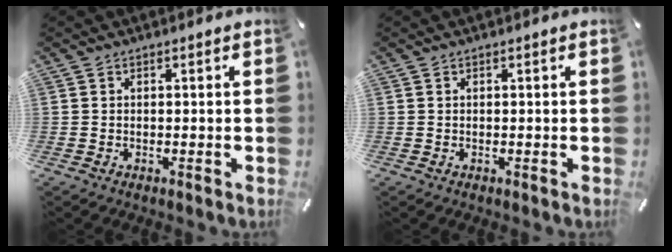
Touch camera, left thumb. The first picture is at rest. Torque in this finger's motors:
{"motor_torque": [0.03, 0.05, -0.05, 0.02, -0.01]}